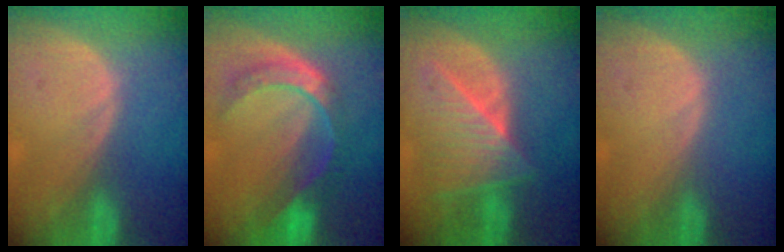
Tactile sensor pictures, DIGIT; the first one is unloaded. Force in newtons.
{"total": 8.1, "press": 6.8, "slide": 4.4}
{"total": 7.7, "press": 7.6, "slide": 1.2}
{"total": 0.0}